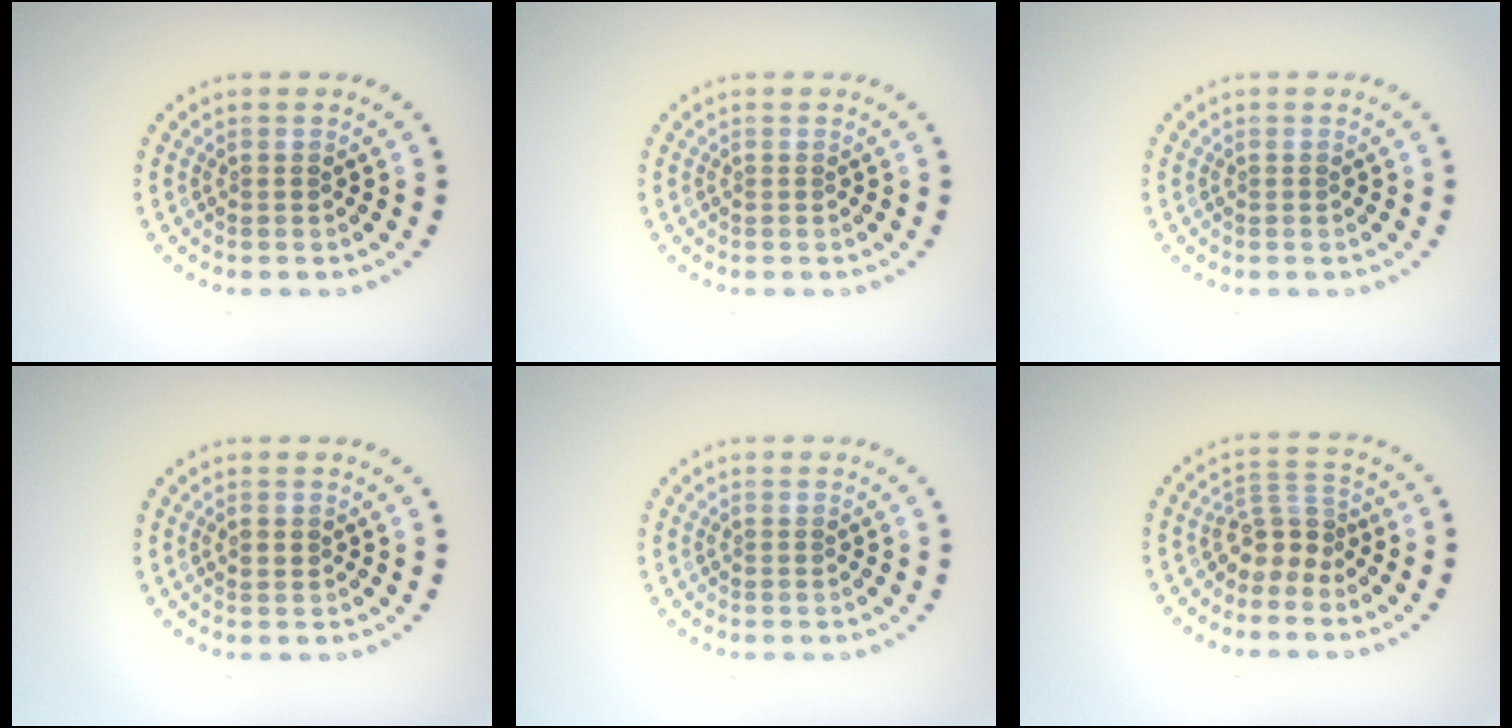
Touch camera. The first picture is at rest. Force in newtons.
{"total": 0.0}
{"total": 0.0}
{"total": 1.4, "press": 1.4, "slide": 0.1}
{"total": 0.0}
{"total": 2.7, "press": 1.9, "slide": 2.0}